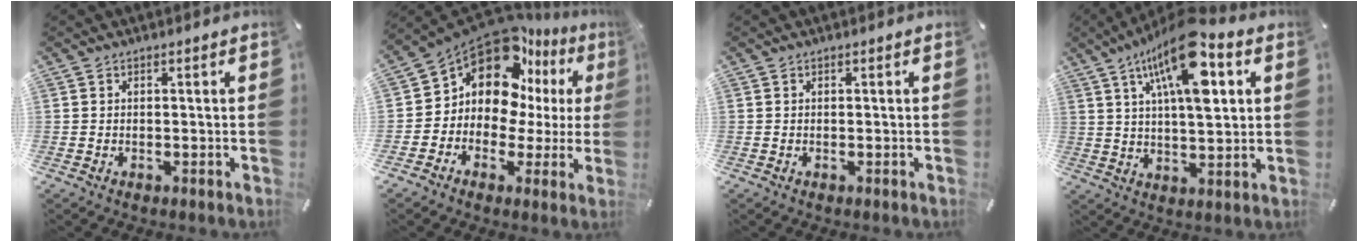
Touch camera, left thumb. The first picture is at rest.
{"total": 14.5, "force": [8.5, 9.3, 7.1], "torque": [-0.164, -0.085, 0.145]}
{"total": 0.0}
{"total": 16.7, "force": [7.7, 6.4, 13.3], "torque": [-0.229, -0.019, 0.123]}